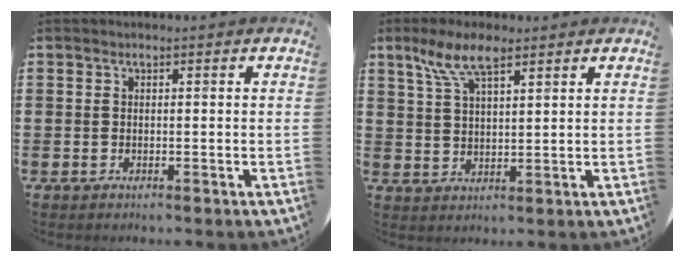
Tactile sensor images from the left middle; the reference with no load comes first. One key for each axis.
{"total": 6.9, "fx": 4.6, "fy": 2.2, "fz": 4.7, "tx": -0.103, "ty": 0.003, "tz": 0.081}